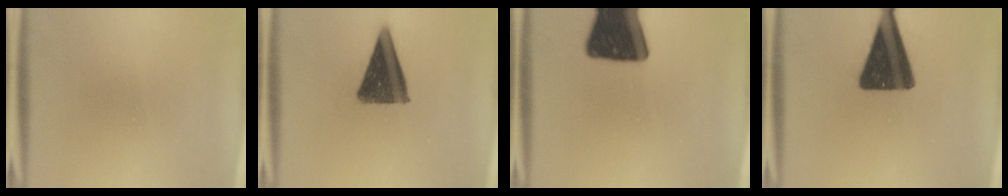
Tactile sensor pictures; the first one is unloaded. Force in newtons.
{"total": 11.6}
{"total": 19.3}
{"total": 15.8}